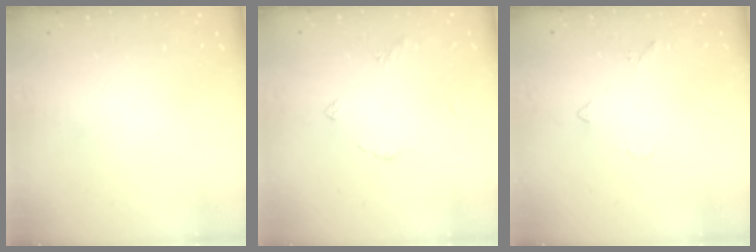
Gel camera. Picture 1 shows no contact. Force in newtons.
{"total": 4.2, "press": 4.1, "slide": 0.6}
{"total": 3.8, "press": 3.7, "slide": 0.7}